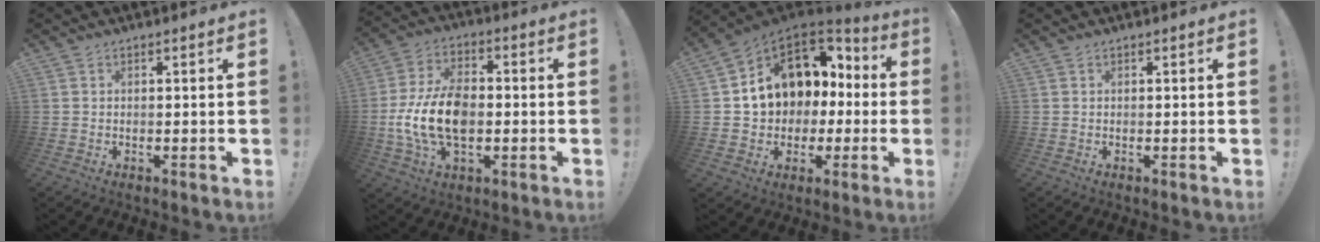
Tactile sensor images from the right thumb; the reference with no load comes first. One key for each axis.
{"total": 16.5, "fx": -2.7, "fy": 10.2, "fz": 12.7, "tx": -0.250, "ty": 0.009, "tz": -0.048}
{"total": 13.0, "fx": 3.9, "fy": 10.6, "fz": 6.4, "tx": -0.101, "ty": -0.018, "tz": 0.088}
{"total": 0.0}